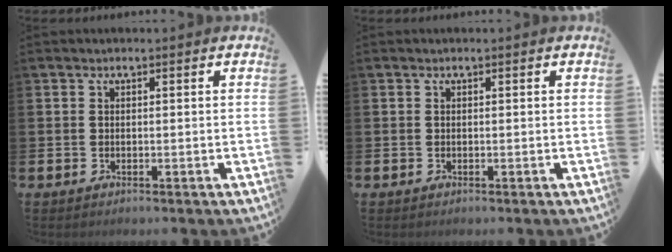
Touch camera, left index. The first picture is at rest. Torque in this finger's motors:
{"motor_torque": [-0.01, 0.01, 0.00, 0.00]}